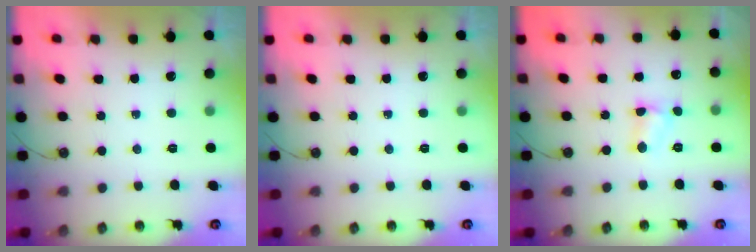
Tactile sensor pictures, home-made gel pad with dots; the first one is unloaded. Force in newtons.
{"total": 0.0}
{"total": 4.5, "press": 4.4, "slide": 0.6}